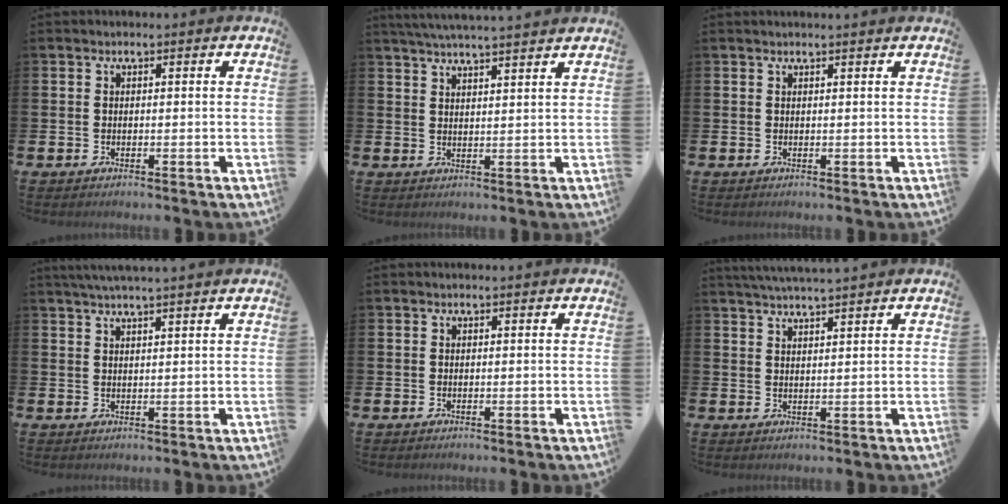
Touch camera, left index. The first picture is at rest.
{"total": 4.1, "force": [4.0, -0.5, 0.7], "torque": [-0.023, -0.016, 0.072]}
{"total": 0.5, "force": [0.5, -0.1, 0.1], "torque": [0.001, -0.002, 0.009]}
{"total": 3.0, "force": [2.9, -0.4, 0.7], "torque": [-0.026, -0.003, 0.054]}
{"total": 0.0}
{"total": 3.5, "force": [3.4, -0.4, 0.5], "torque": [-0.018, -0.011, 0.063]}